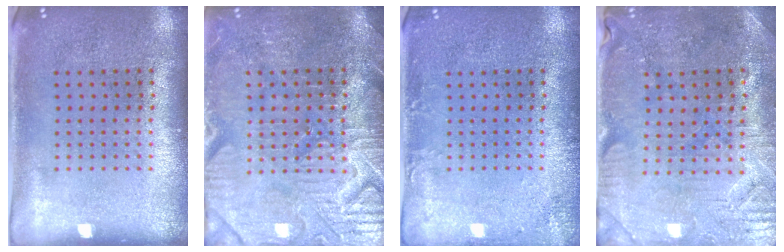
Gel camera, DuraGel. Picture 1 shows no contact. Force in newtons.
{"total": 3.9, "press": 3.8, "slide": 1.0}
{"total": 1.7, "press": 1.7, "slide": 0.3}
{"total": 0.9, "press": 0.8, "slide": 0.4}